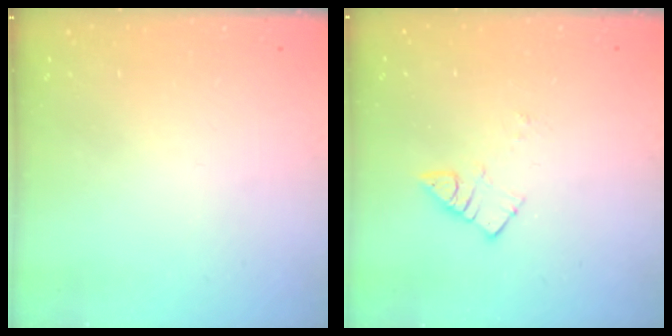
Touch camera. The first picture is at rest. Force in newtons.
{"total": 4.1, "press": 4.1, "slide": 0.2}